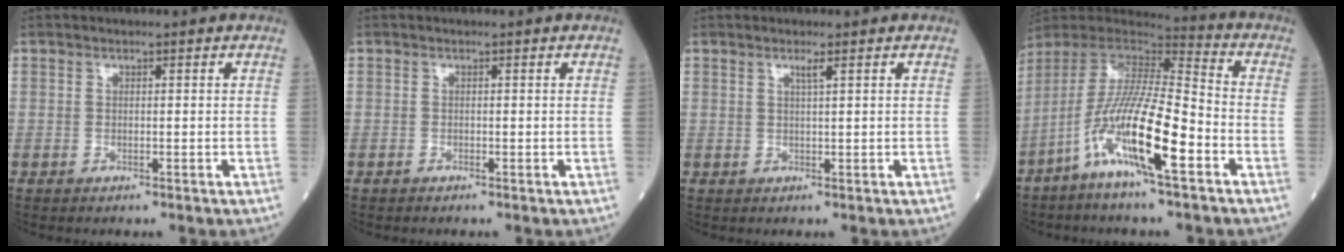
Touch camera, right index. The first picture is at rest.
{"total": 0.0}
{"total": 1.3, "force": [0.8, -0.2, 1.0], "torque": [-0.022, -0.003, 0.015]}
{"total": 15.4, "force": [-6.9, 1.3, 13.7], "torque": [-0.276, -0.014, -0.135]}